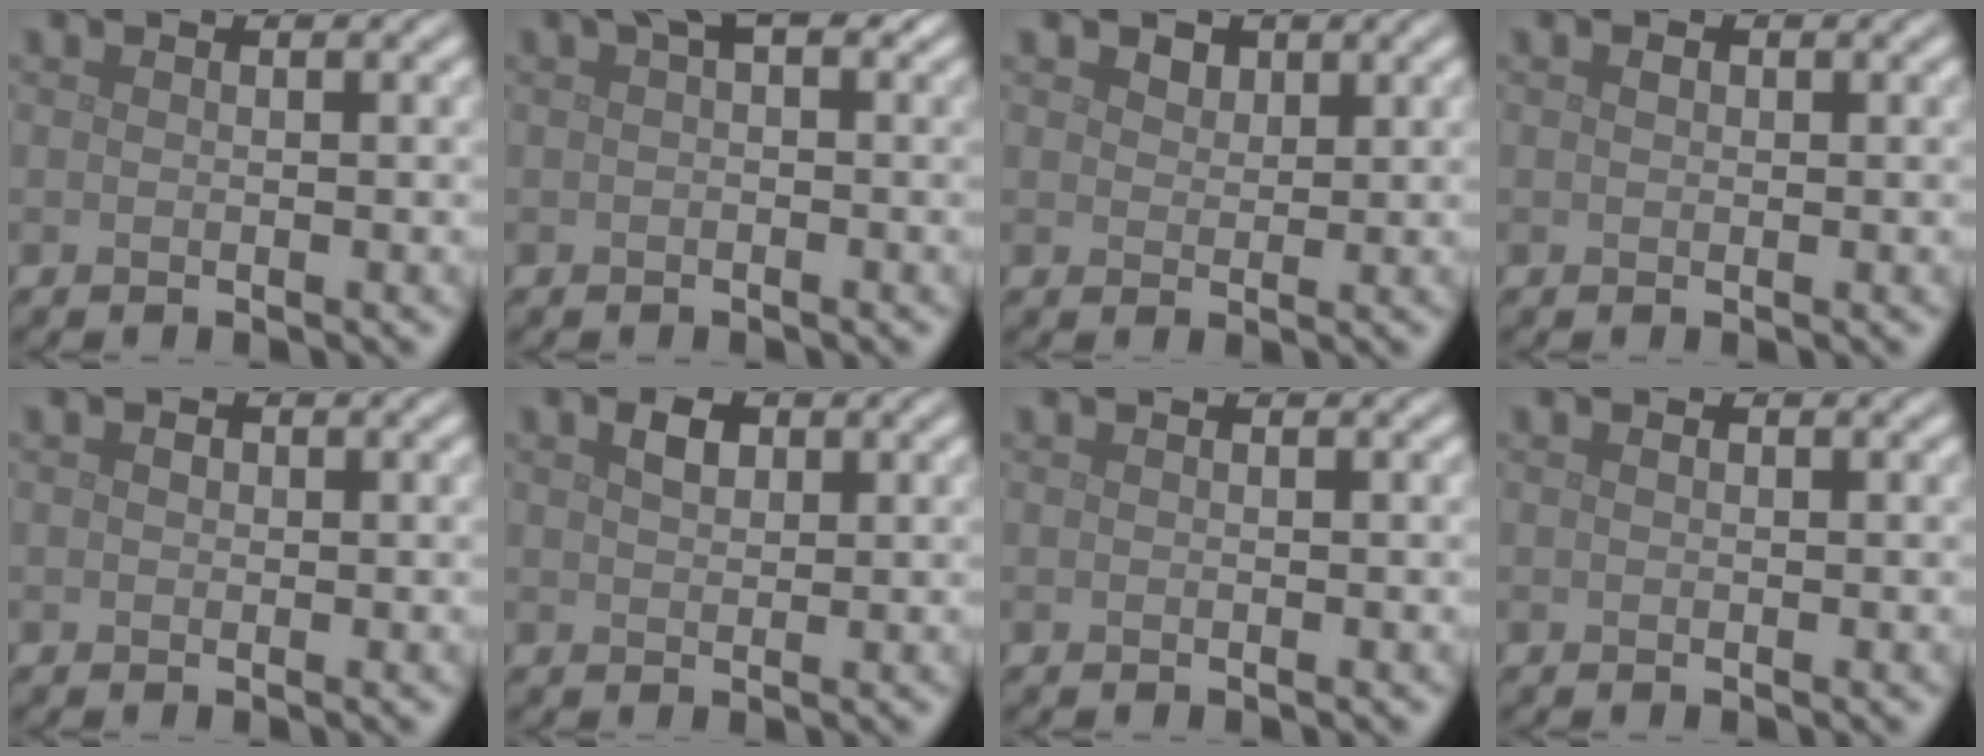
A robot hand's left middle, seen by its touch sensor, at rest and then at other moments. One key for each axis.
{"total": 2.1, "fx": 0.8, "fy": 0.9, "fz": 1.7, "tx": -0.017, "ty": 0.008, "tz": 0.011}
{"total": 1.7, "fx": 1.2, "fy": 1.1, "fz": 0.6, "tx": -0.013, "ty": -0.006, "tz": 0.019}
{"total": 0.6, "fx": 0.2, "fy": 0.4, "fz": 0.3, "tx": -0.005, "ty": -0.001, "tz": 0.001}
{"total": 0.6, "fx": 0.1, "fy": 0.5, "fz": 0.3, "tx": -0.004, "ty": -0.002, "tz": 0.000}
{"total": 1.7, "fx": 0.8, "fy": 1.0, "fz": 1.1, "tx": -0.021, "ty": 0.004, "tz": 0.014}
{"total": 0.0}
{"total": 0.0}